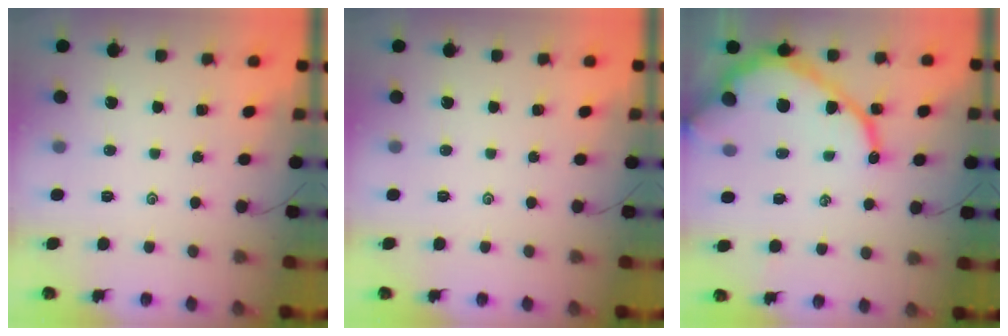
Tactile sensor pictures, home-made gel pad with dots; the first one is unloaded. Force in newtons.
{"total": 0.0}
{"total": 16.2, "press": 16.2, "slide": 1.5}